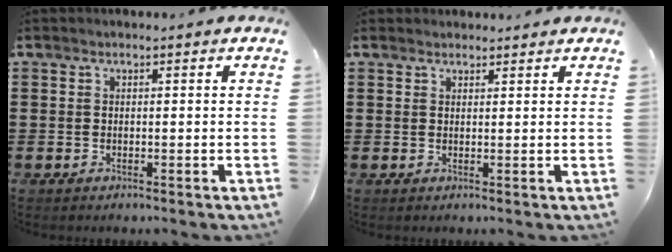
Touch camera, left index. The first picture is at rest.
{"total": 1.4, "force": [1.3, 0.4, 0.0], "torque": [-0.002, 0.002, 0.027]}